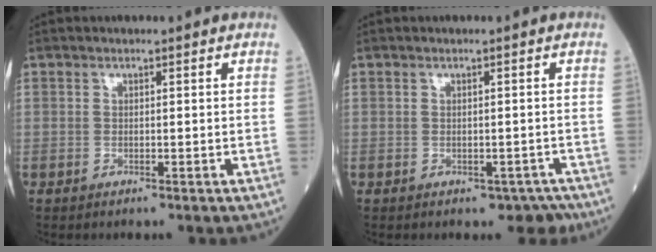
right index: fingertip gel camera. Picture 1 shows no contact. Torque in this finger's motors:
{"motor_torque": [0.26, -0.20, 0.13, 0.01]}